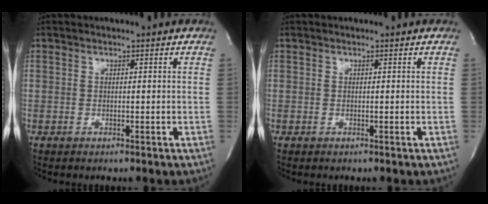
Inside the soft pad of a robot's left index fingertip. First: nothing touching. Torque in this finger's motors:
{"motor_torque": [-0.18, 0.18, 0.00, -0.01]}